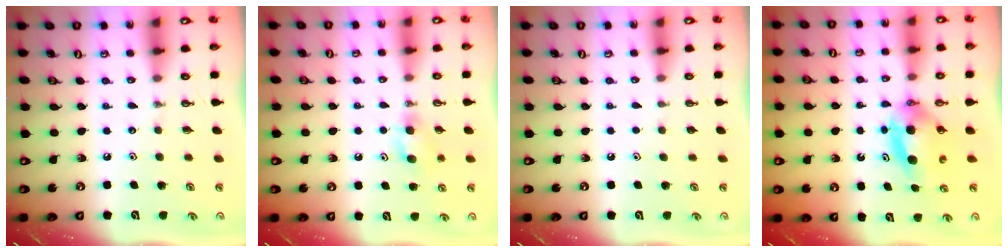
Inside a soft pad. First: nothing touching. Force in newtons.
{"total": 5.6, "press": 5.5, "slide": 1.3}
{"total": 0.9, "press": 0.1, "slide": 0.9}
{"total": 6.6, "press": 6.0, "slide": 2.8}